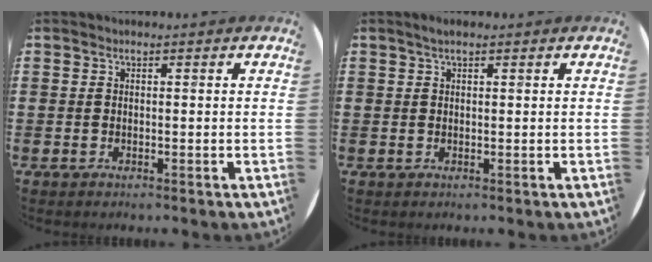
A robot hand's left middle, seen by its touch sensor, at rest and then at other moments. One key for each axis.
{"total": 1.1, "fx": 0.7, "fy": 0.4, "fz": 0.8, "tx": -0.015, "ty": 0.004, "tz": 0.012}